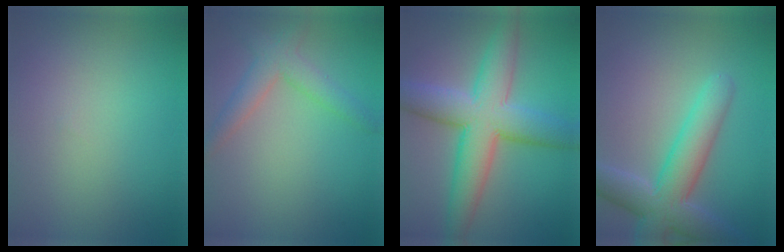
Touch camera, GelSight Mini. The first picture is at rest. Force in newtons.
{"total": 3.0, "press": 3.0, "slide": 0.1}
{"total": 8.6, "press": 8.5, "slide": 0.2}
{"total": 6.7, "press": 6.7, "slide": 0.3}